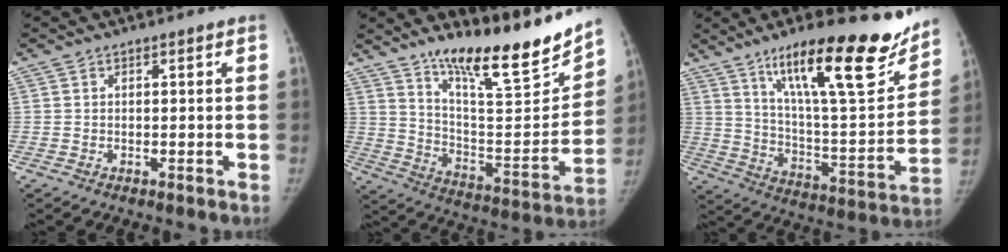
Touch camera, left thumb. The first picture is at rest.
{"total": 21.3, "force": [16.7, 3.8, 12.7], "torque": [-0.161, -0.112, 0.274]}
{"total": 26.0, "force": [17.5, 5.9, 18.4], "torque": [-0.245, -0.079, 0.281]}